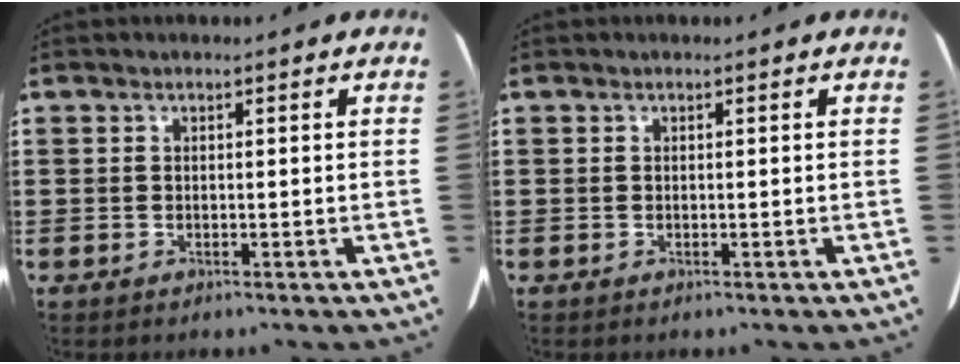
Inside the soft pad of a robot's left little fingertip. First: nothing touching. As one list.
[{"total": 0.0}]